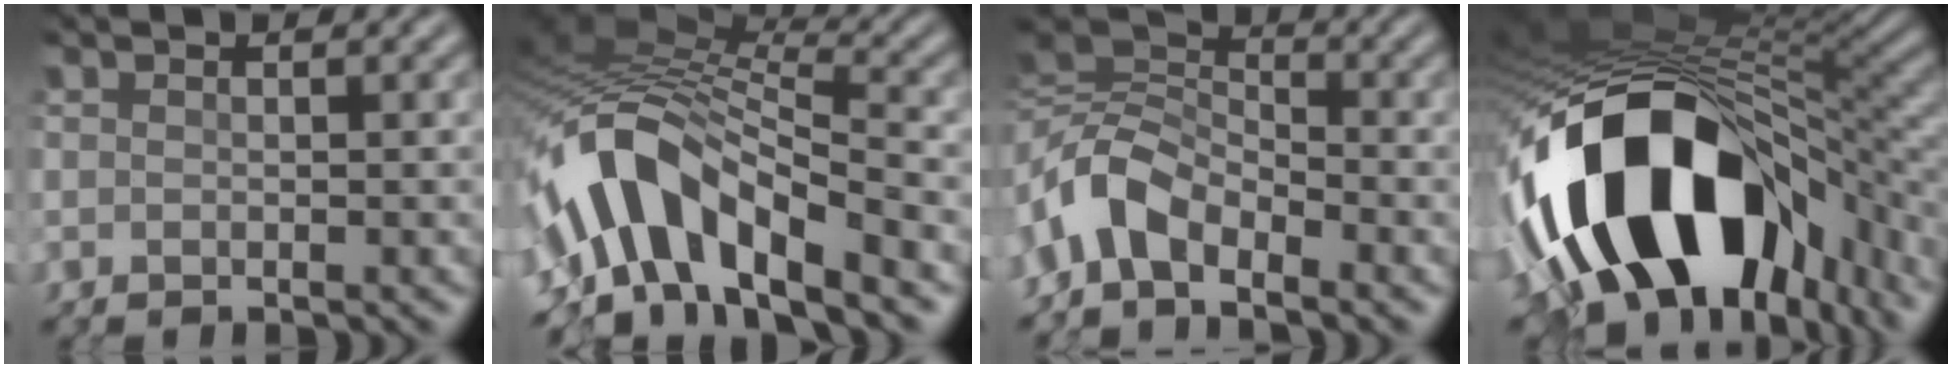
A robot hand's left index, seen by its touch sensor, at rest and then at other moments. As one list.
[{"total": 9.7, "force": [-4.1, 4.3, 7.6], "torque": [-0.128, 0.018, -0.083]}, {"total": 4.8, "force": [-2.2, 2.8, 3.2], "torque": [-0.066, 0.010, -0.057]}, {"total": 16.5, "force": [-5.1, 9.7, 12.3], "torque": [-0.225, -0.010, -0.075]}]